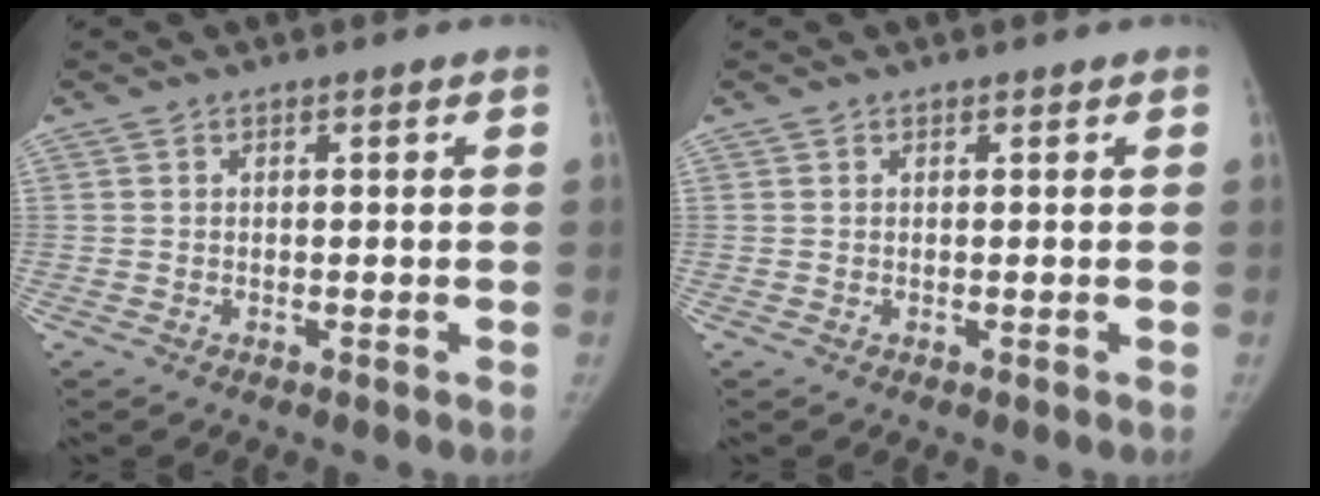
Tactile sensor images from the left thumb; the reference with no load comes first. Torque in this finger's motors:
{"motor_torque": [0.02, -0.02, 0.21, -0.21, 0.02]}